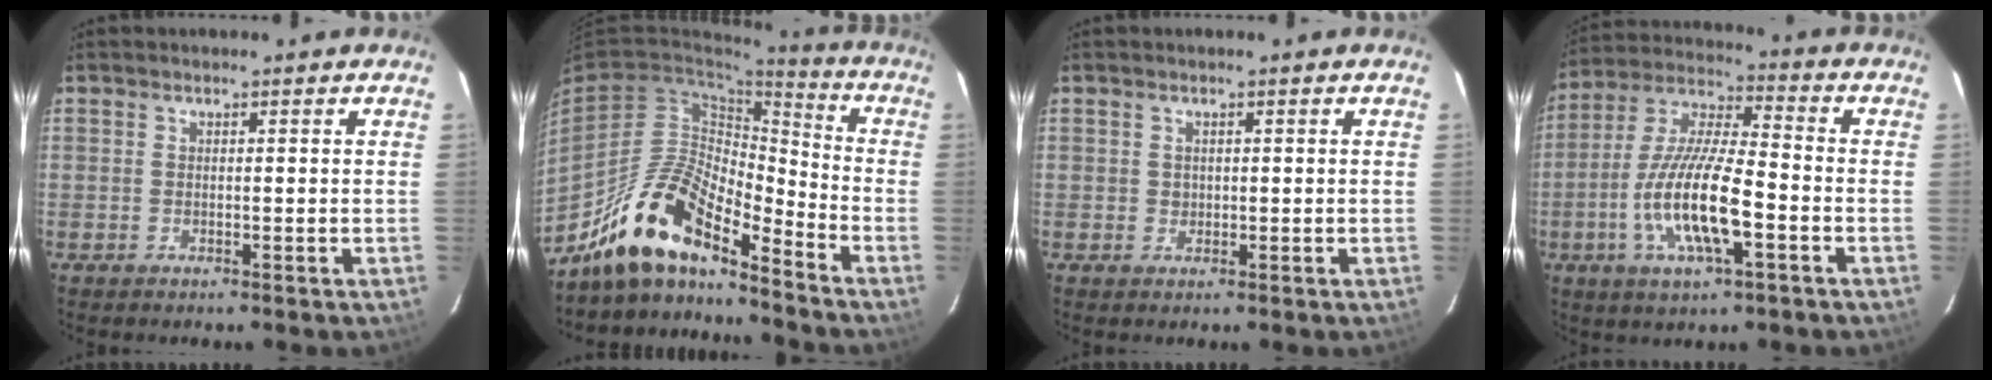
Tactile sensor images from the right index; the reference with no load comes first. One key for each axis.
{"total": 15.7, "fx": -12.5, "fy": 4.2, "fz": 8.5, "tx": -0.168, "ty": 0.000, "tz": -0.240}
{"total": 1.0, "fx": 0.2, "fy": 1.0, "fz": 0.3, "tx": -0.002, "ty": 0.003, "tz": 0.006}
{"total": 15.1, "fx": -5.0, "fy": 3.9, "fz": 13.7, "tx": -0.281, "ty": -0.010, "tz": -0.096}